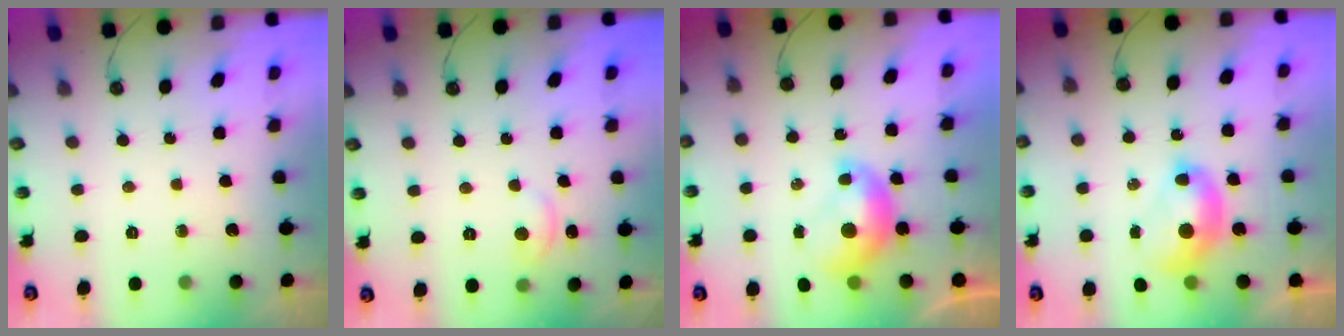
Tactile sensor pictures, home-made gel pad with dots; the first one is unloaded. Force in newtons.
{"total": 2.6, "press": 2.6, "slide": 0.3}
{"total": 1.1, "press": 1.1, "slide": 0.2}
{"total": 2.6, "press": 2.6, "slide": 0.1}